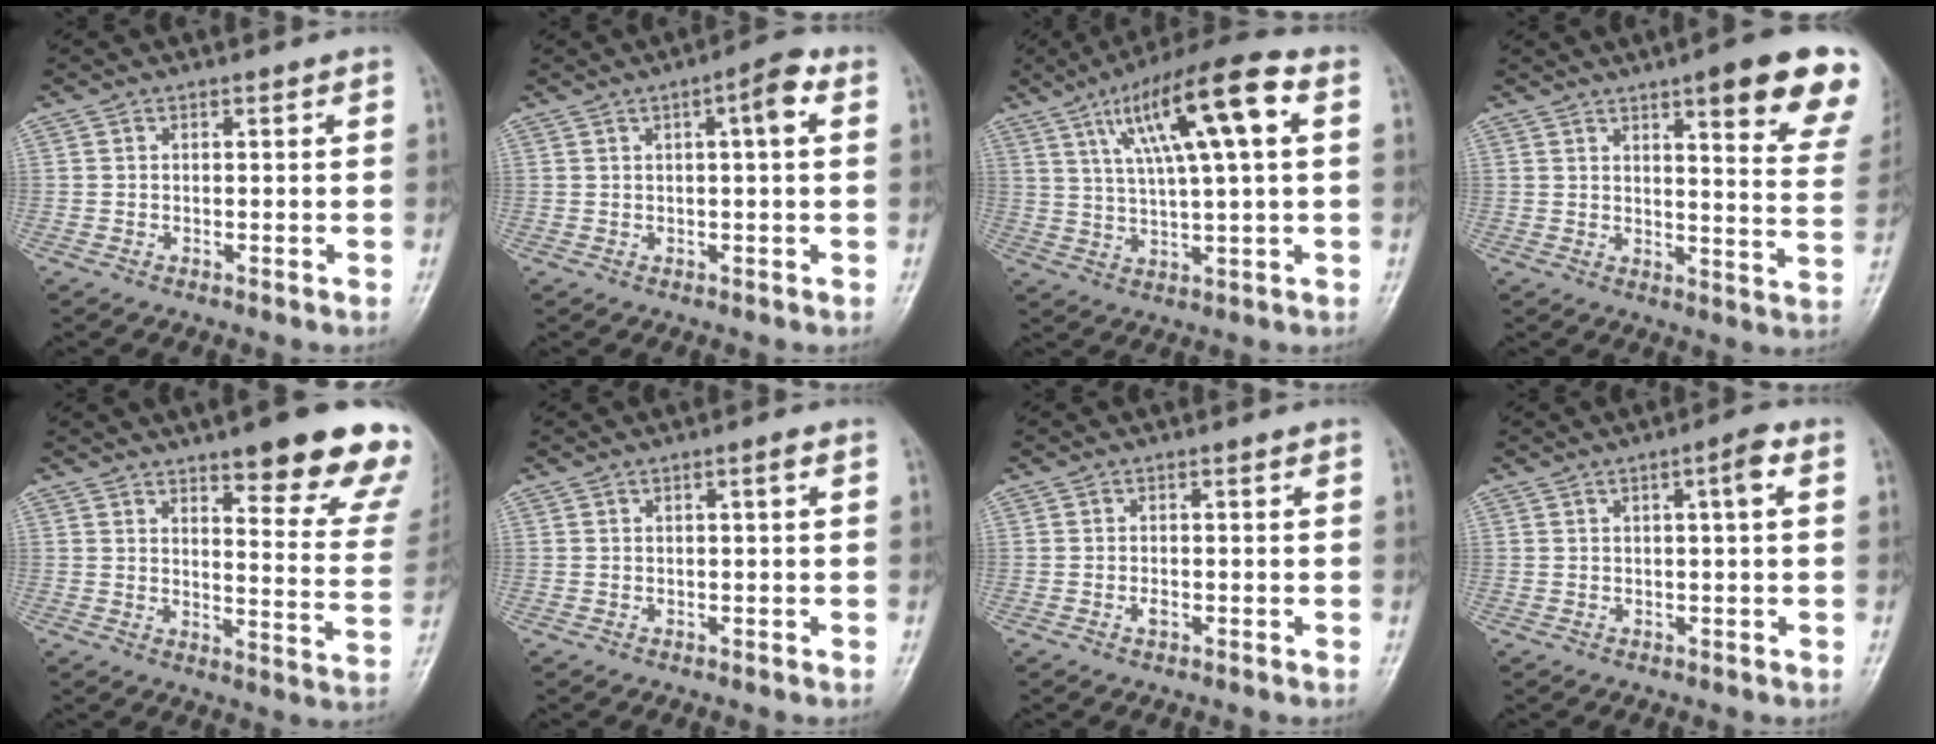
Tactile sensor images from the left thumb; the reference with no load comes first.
{"total": 5.1, "force": [1.5, 1.1, 4.8], "torque": [-0.071, 0.011, 0.017]}
{"total": 16.6, "force": [5.7, 3.4, 15.2], "torque": [-0.259, 0.009, 0.093]}
{"total": 17.7, "force": [10.6, 3.3, 13.8], "torque": [-0.148, -0.044, 0.122]}
{"total": 20.3, "force": [14.1, 4.6, 13.8], "torque": [-0.138, -0.070, 0.172]}
{"total": 1.2, "force": [0.4, 0.0, 1.2], "torque": [-0.023, 0.002, 0.006]}
{"total": 0.9, "force": [-0.5, 0.5, 0.6], "torque": [-0.007, 0.000, -0.007]}
{"total": 3.3, "force": [0.9, 0.4, 3.2], "torque": [-0.052, 0.008, 0.013]}